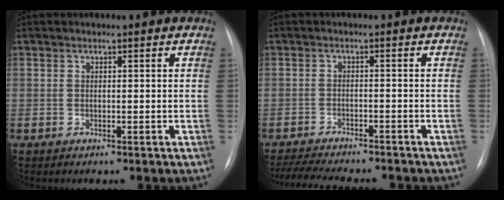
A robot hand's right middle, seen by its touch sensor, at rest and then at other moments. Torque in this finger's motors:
{"motor_torque": [0.59, -0.67, 0.05, 0.02]}